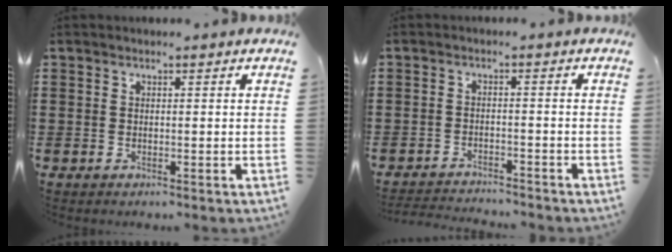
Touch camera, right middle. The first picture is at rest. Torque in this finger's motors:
{"motor_torque": [0.24, 0.06, 0.04, 0.05]}